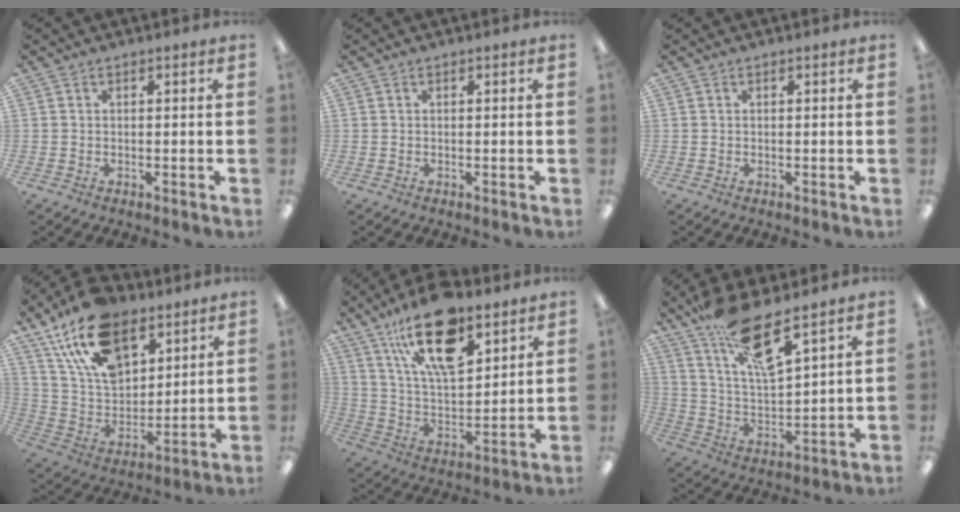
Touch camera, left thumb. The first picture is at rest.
{"total": 0.0}
{"total": 0.0}
{"total": 19.5, "force": [12.4, 10.8, 10.4], "torque": [-0.209, -0.050, 0.227]}
{"total": 20.7, "force": [12.7, 9.0, 13.7], "torque": [-0.241, -0.056, 0.215]}
{"total": 14.6, "force": [10.8, 3.3, 9.3], "torque": [-0.175, -0.059, 0.186]}